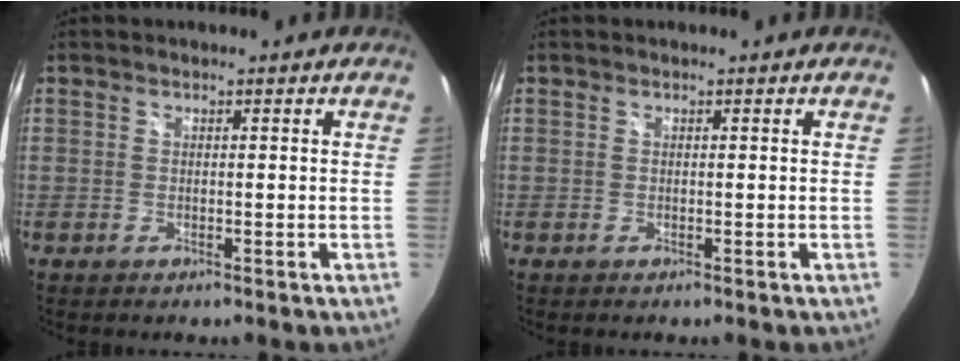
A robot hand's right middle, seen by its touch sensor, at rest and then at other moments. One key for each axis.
{"total": 0.0}